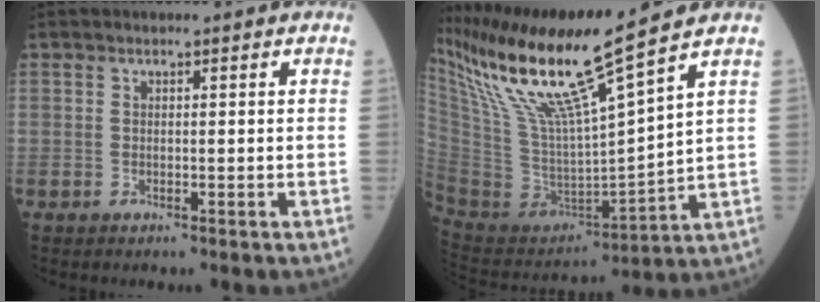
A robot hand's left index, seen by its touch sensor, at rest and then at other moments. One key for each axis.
{"total": 18.3, "fx": 13.4, "fy": -1.3, "fz": 12.4, "tx": -0.240, "ty": -0.013, "tz": 0.261}